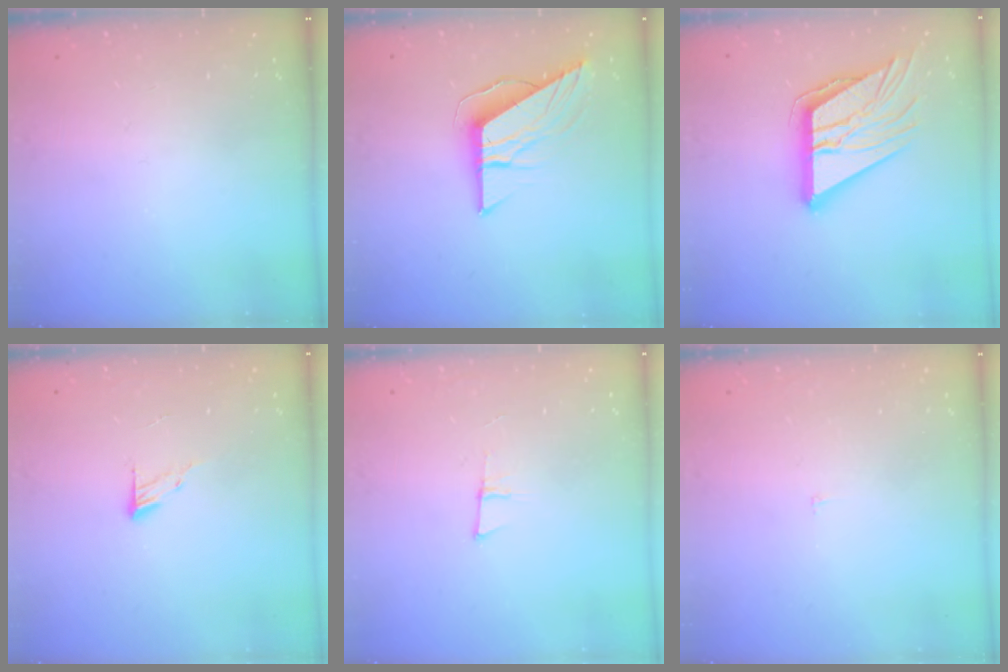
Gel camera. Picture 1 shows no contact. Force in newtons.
{"total": 9.8, "press": 9.8, "slide": 0.5}
{"total": 17.3, "press": 17.1, "slide": 2.7}
{"total": 4.6, "press": 4.5, "slide": 0.5}
{"total": 5.4, "press": 4.6, "slide": 2.7}
{"total": 2.2, "press": 2.2, "slide": 0.2}